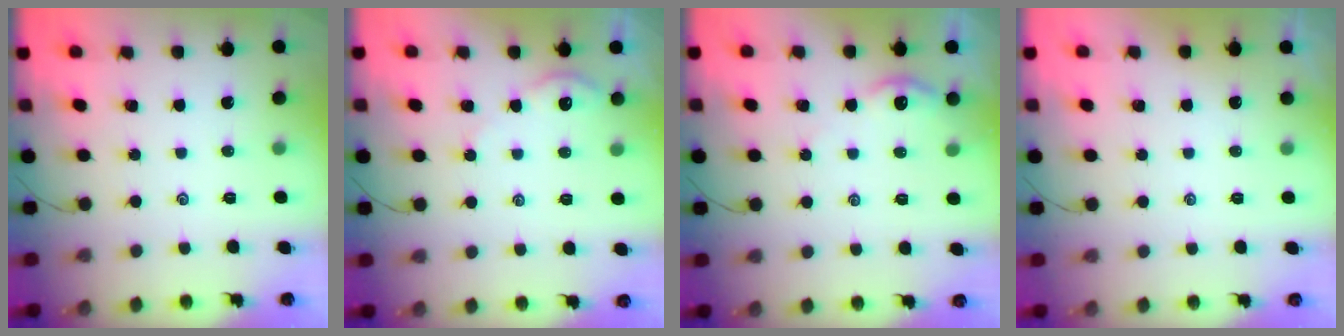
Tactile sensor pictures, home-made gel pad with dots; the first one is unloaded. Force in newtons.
{"total": 2.4, "press": 2.4, "slide": 0.3}
{"total": 5.4, "press": 5.4, "slide": 0.5}
{"total": 1.2, "press": 1.2, "slide": 0.3}